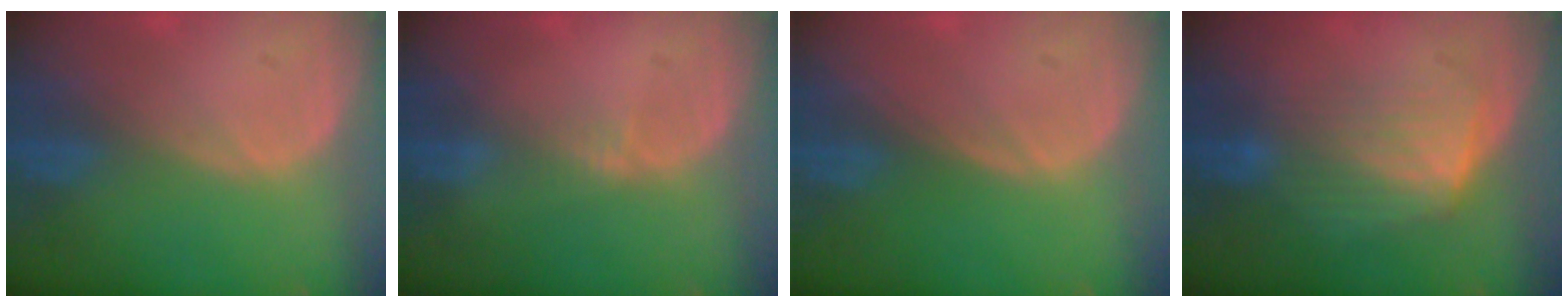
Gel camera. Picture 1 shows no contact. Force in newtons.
{"total": 0.8, "press": 0.8, "slide": 0.4}
{"total": 0.0}
{"total": 6.3, "press": 6.0, "slide": 1.9}